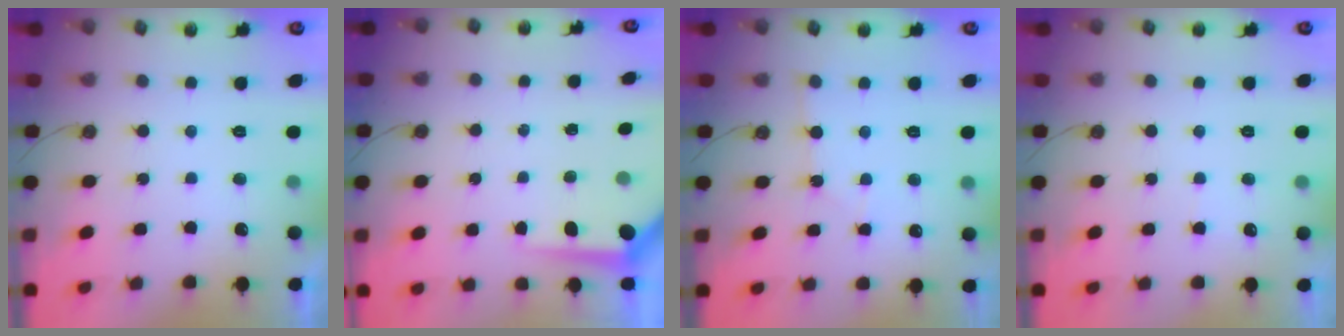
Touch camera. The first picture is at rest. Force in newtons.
{"total": 5.4, "press": 5.4, "slide": 0.1}
{"total": 2.3, "press": 2.3, "slide": 0.4}
{"total": 3.2, "press": 3.2, "slide": 0.5}